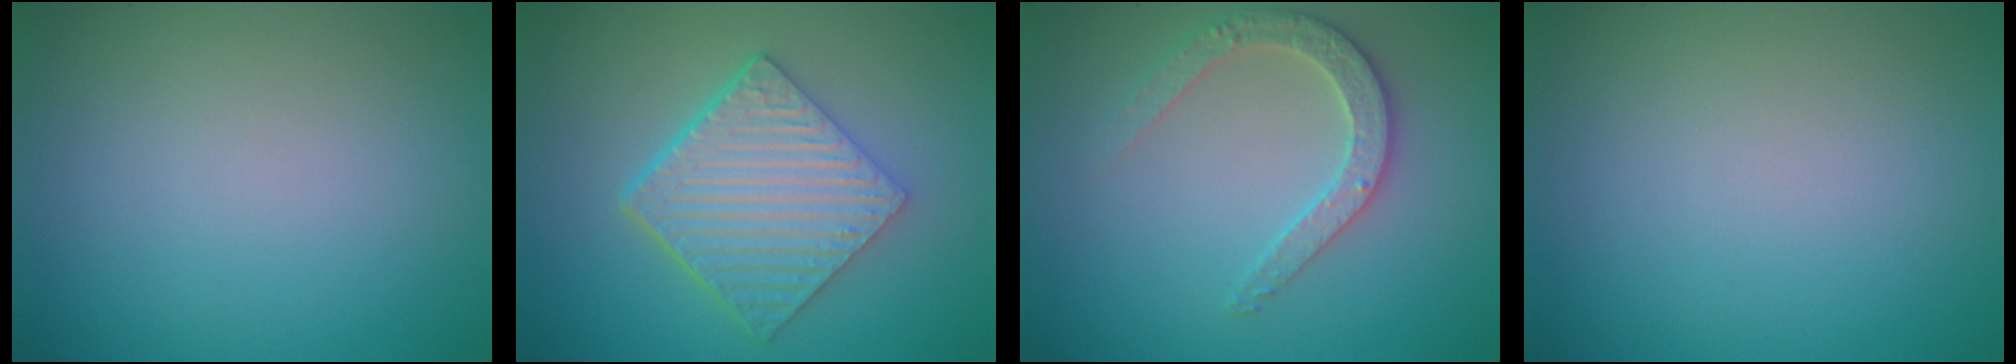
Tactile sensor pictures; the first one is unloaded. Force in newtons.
{"total": 6.3, "press": 4.5, "slide": 4.4}
{"total": 2.8, "press": 2.7, "slide": 0.5}
{"total": 0.0}